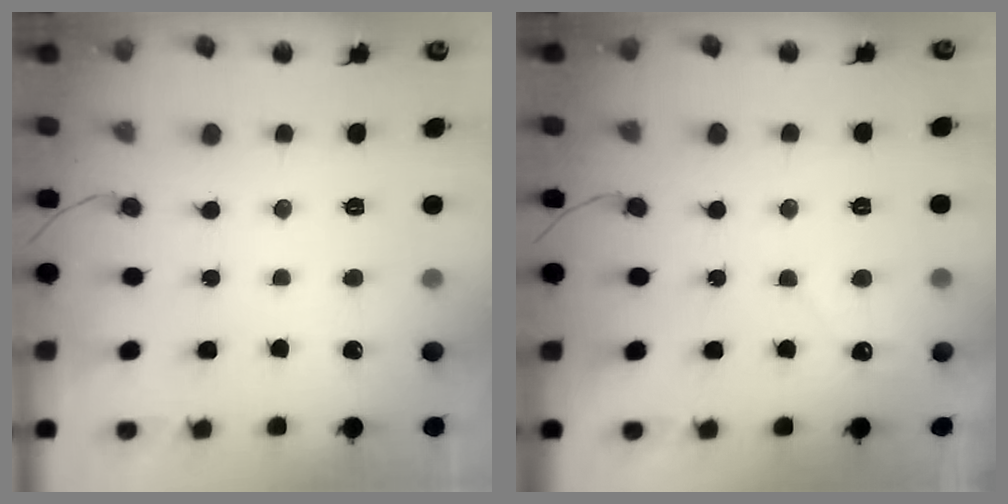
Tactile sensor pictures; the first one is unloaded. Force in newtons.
{"total": 2.7, "press": 2.7, "slide": 0.1}